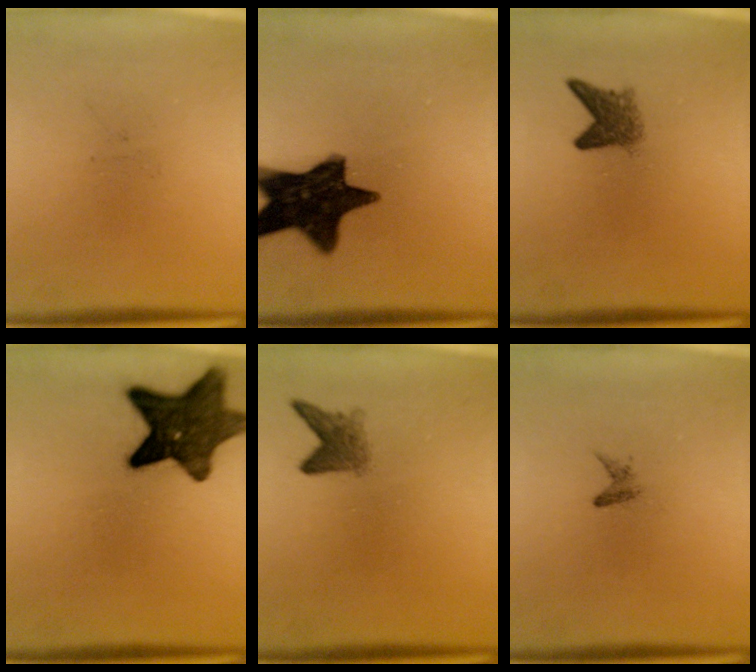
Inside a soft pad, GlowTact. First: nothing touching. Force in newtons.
{"total": 15.3}
{"total": 3.1}
{"total": 12.8}
{"total": 2.6}
{"total": 0.9}